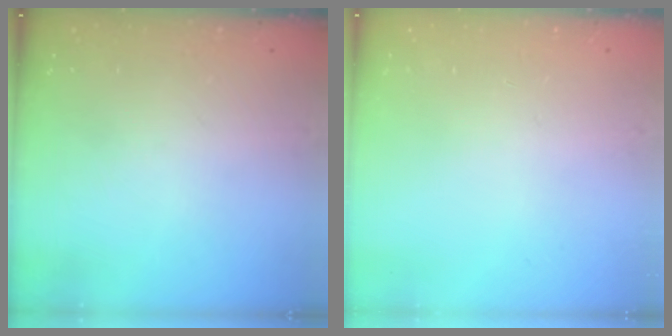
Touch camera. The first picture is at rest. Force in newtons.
{"total": 0.0}